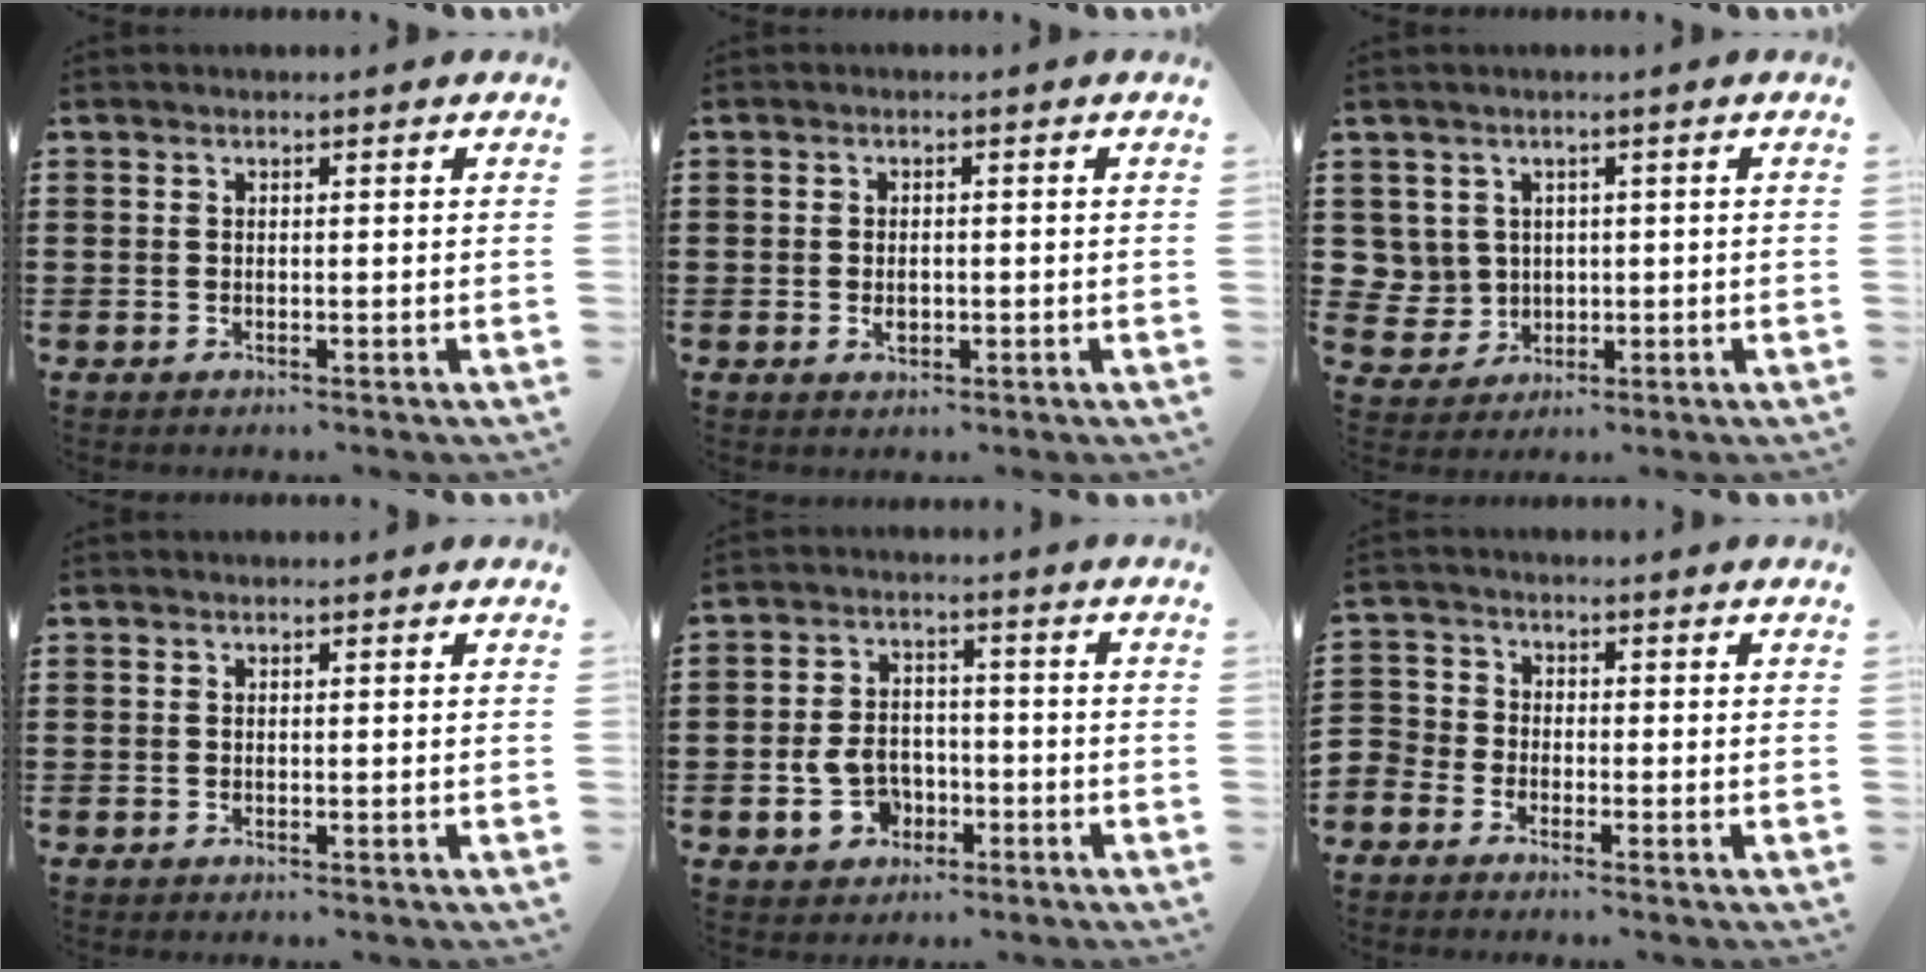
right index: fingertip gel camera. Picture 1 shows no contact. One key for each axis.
{"total": 1.8, "fx": -0.2, "fy": 1.0, "fz": 1.5, "tx": -0.029, "ty": 0.002, "tz": -0.004}
{"total": 3.7, "fx": 0.8, "fy": 3.6, "fz": 0.2, "tx": -0.025, "ty": 0.011, "tz": 0.014}
{"total": 0.0}
{"total": 6.1, "fx": -2.0, "fy": 4.8, "fz": 3.1, "tx": -0.083, "ty": 0.006, "tz": -0.040}
{"total": 2.6, "fx": -2.3, "fy": 1.2, "fz": -0.2, "tx": -0.015, "ty": 0.001, "tz": -0.056}